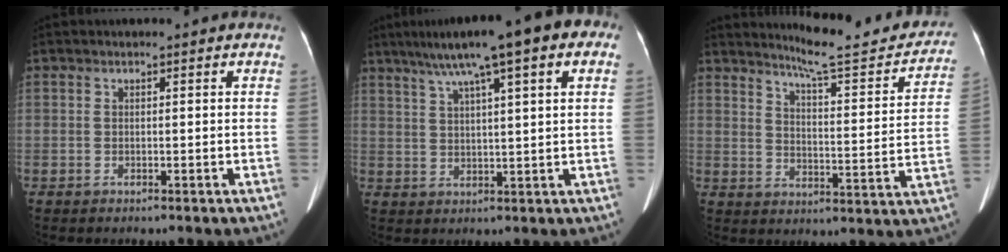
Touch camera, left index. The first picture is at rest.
{"total": 14.9, "force": [8.5, 1.9, 12.1], "torque": [-0.187, 0.049, 0.121]}
{"total": 16.4, "force": [15.0, 1.9, 6.2], "torque": [-0.077, -0.041, 0.187]}